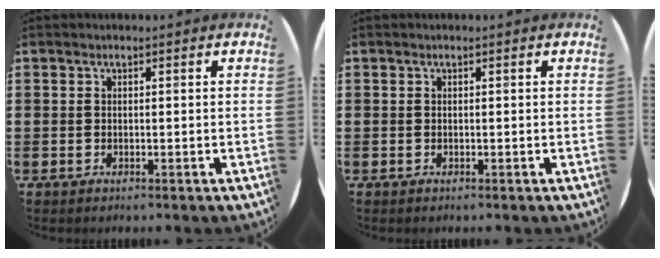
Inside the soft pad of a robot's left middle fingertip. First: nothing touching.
{"total": 0.0}